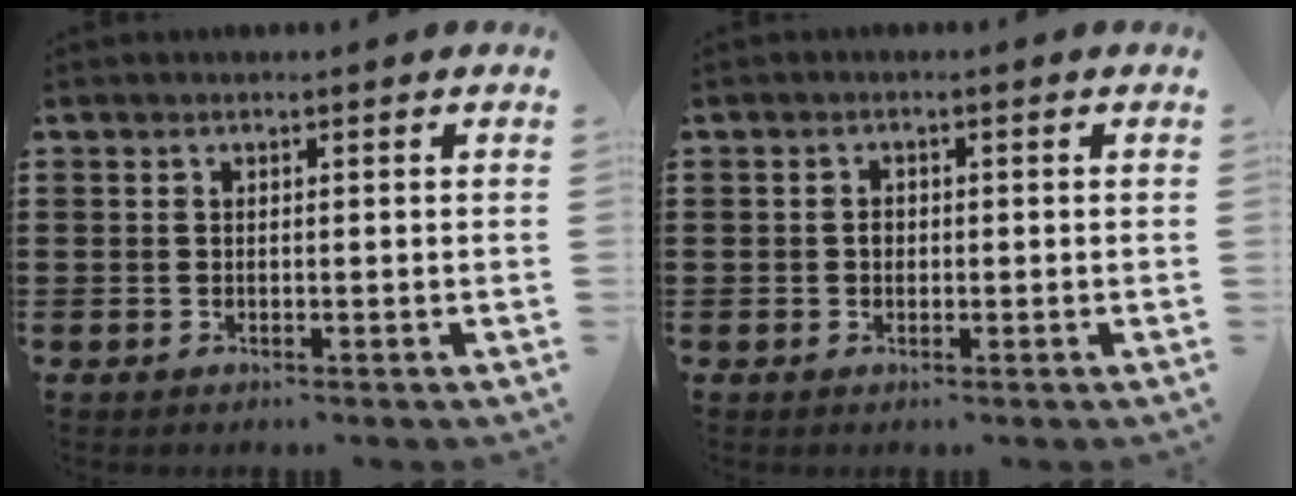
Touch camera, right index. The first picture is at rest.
{"total": 1.2, "force": [-0.1, 0.9, 0.8], "torque": [-0.018, 0.004, -0.003]}